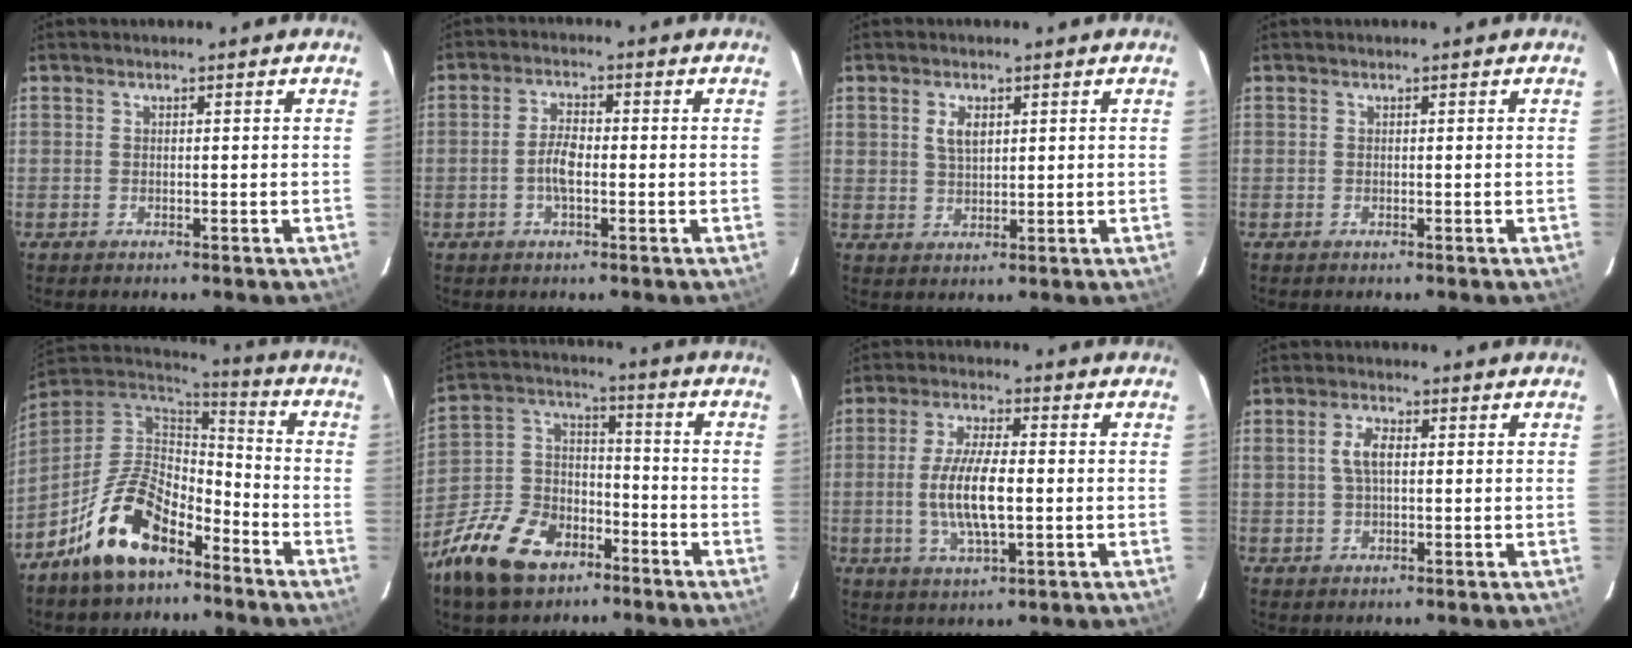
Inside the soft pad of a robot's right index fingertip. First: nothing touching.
{"total": 4.6, "force": [-0.9, 1.8, 4.1], "torque": [-0.084, 0.006, -0.018]}
{"total": 3.8, "force": [1.5, 2.3, 2.7], "torque": [-0.048, 0.004, 0.031]}
{"total": 0.0}
{"total": 15.9, "force": [-9.8, 7.8, 9.8], "torque": [-0.201, 0.011, -0.173]}
{"total": 16.3, "force": [-10.8, 9.0, 8.3], "torque": [-0.195, 0.017, -0.191]}
{"total": 10.2, "force": [-1.0, 3.1, 9.7], "torque": [-0.190, -0.005, -0.018]}
{"total": 4.3, "force": [0.7, 2.1, 3.6], "torque": [-0.070, 0.008, 0.015]}